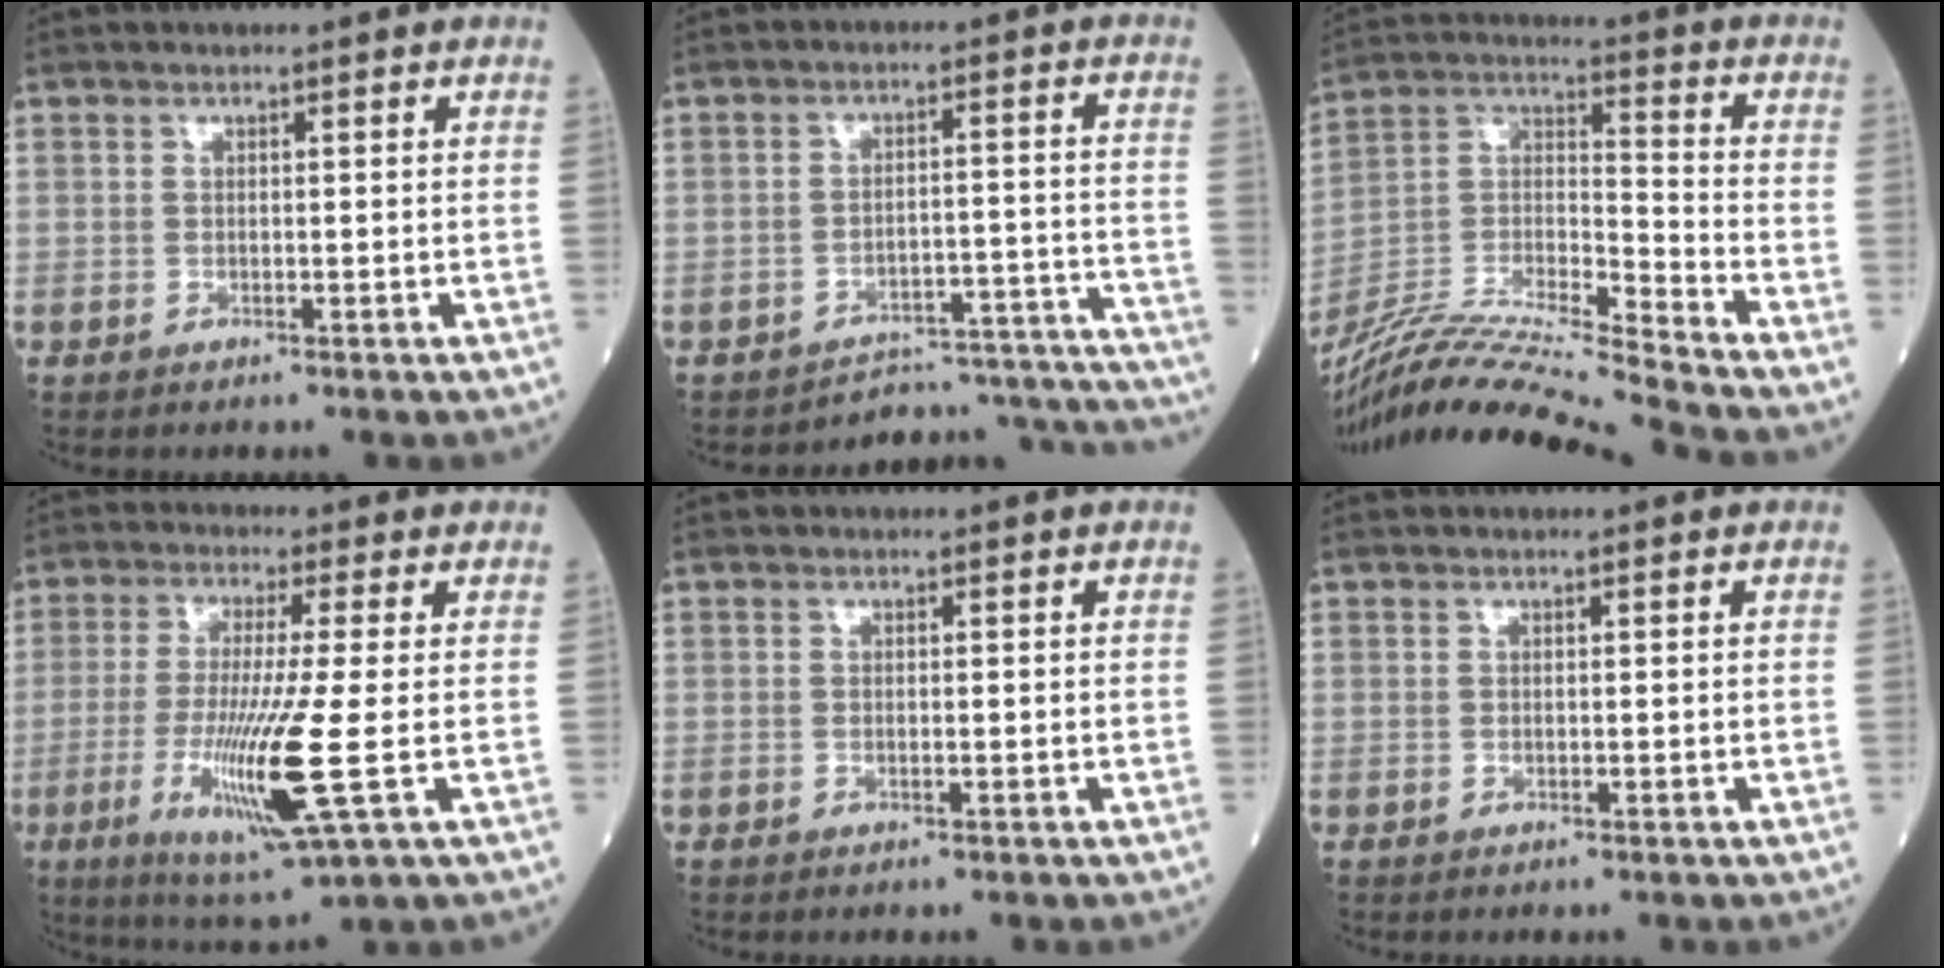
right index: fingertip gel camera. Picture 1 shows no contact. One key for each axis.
{"total": 14.8, "fx": -14.8, "fy": 1.3, "fz": -0.6, "tx": 0.038, "ty": 0.052, "tz": -0.182}
{"total": 20.0, "fx": -18.3, "fy": -2.1, "fz": 7.7, "tx": -0.158, "ty": -0.010, "tz": -0.332}
{"total": 12.6, "fx": -2.8, "fy": -0.5, "fz": 12.3, "tx": -0.252, "ty": -0.034, "tz": -0.052}
{"total": 0.0}
{"total": 0.0}